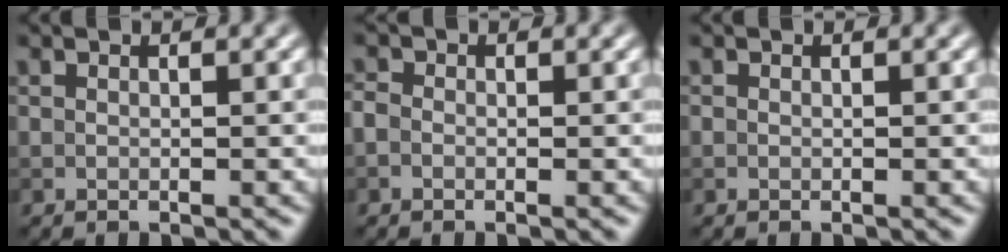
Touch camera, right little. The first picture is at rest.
{"total": 1.0, "force": [-0.5, 0.8, 0.4], "torque": [-0.006, 0.000, -0.013]}
{"total": 0.0}